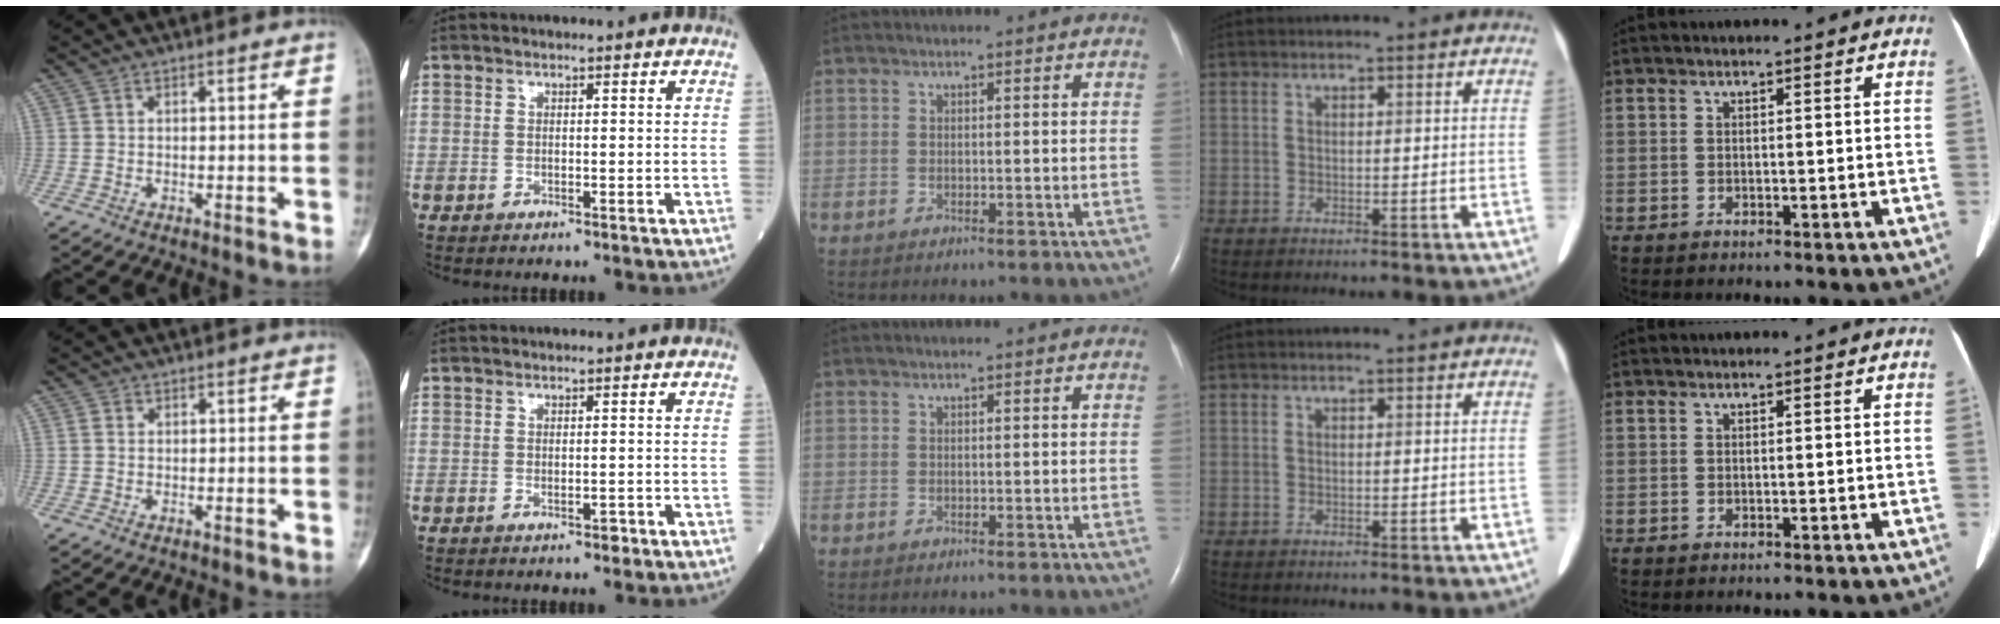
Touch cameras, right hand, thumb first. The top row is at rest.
{"thumb": {"total": 0.7, "force": [0.1, 0.6, 0.4], "torque": [-0.002, 0.001, 0.000]}, "index": {"total": 1.2, "force": [-0.6, 0.5, 0.9], "torque": [-0.016, -0.001, -0.006]}}